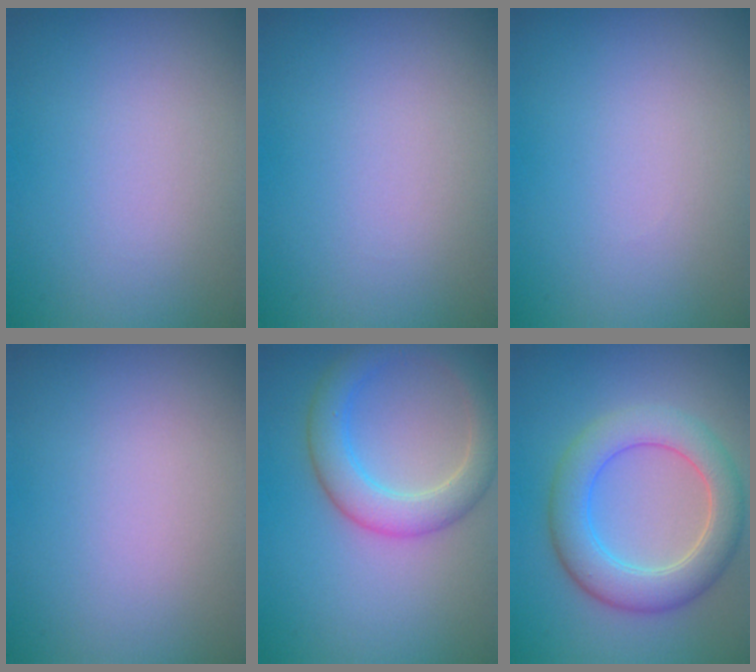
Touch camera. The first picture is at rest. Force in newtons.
{"total": 0.0}
{"total": 0.0}
{"total": 0.0}
{"total": 4.4, "press": 4.4, "slide": 0.4}
{"total": 5.0, "press": 5.0, "slide": 0.4}